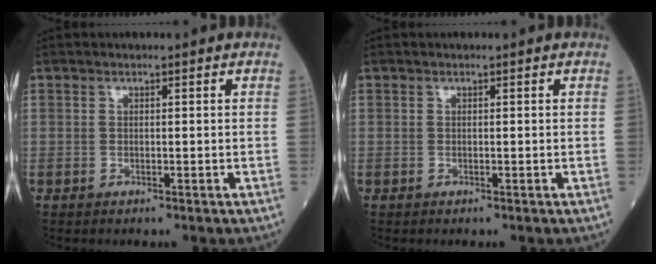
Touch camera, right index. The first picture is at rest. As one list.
[{"total": 0.0}]